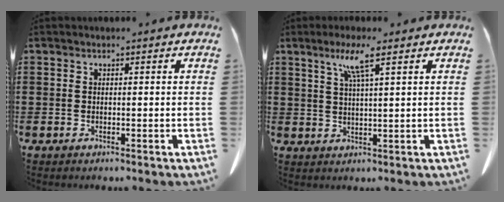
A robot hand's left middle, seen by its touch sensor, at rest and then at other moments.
{"total": 5.2, "force": [3.1, 0.0, 4.2], "torque": [-0.091, 0.003, 0.050]}